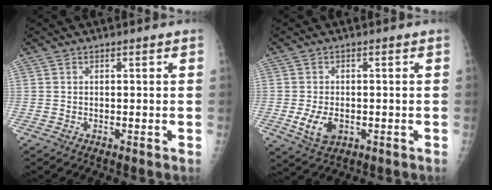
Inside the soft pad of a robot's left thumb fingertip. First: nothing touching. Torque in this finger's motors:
{"motor_torque": [-0.74, 0.10, 1.00, 0.29, 0.25]}